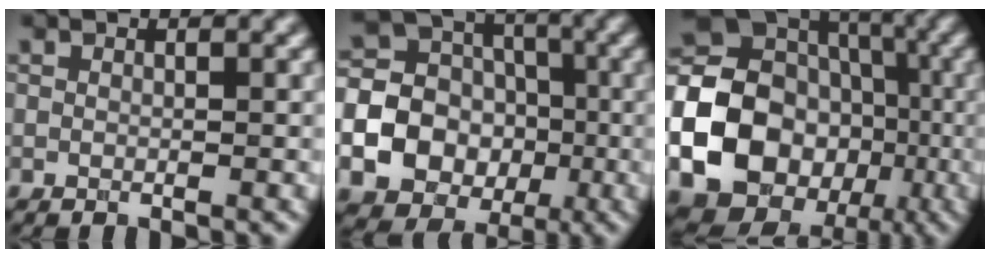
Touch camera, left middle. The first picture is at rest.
{"total": 20.9, "force": [-5.9, 19.3, 5.5], "torque": [-0.156, -0.046, -0.125]}
{"total": 26.2, "force": [-6.6, 23.6, 9.2], "torque": [-0.199, -0.022, -0.157]}